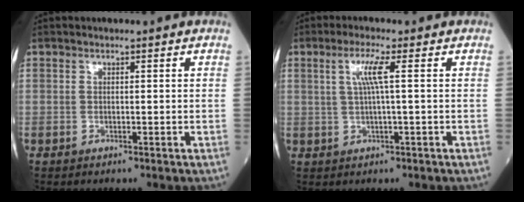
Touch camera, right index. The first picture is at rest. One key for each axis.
{"total": 3.9, "fx": 0.9, "fy": -0.4, "fz": 3.7, "tx": -0.078, "ty": 0.007, "tz": 0.020}